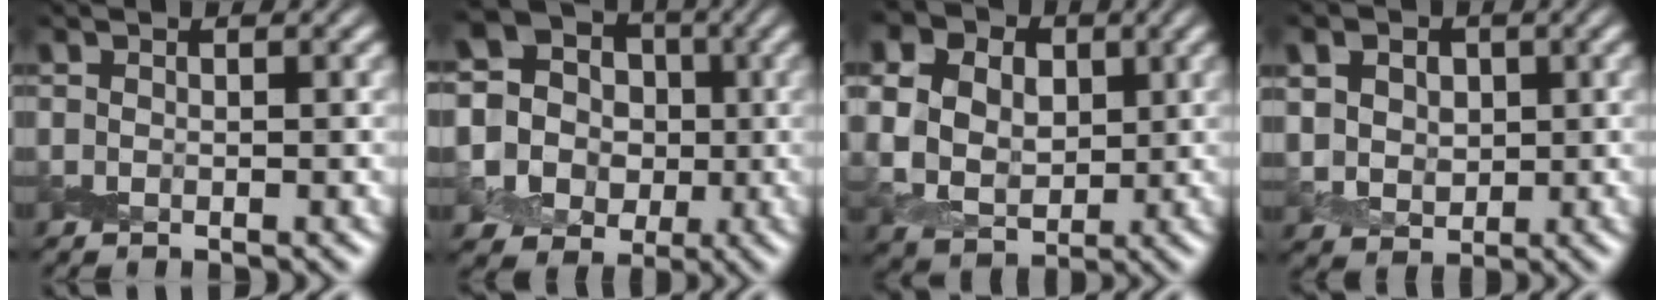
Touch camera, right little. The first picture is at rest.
{"total": 12.4, "force": [-0.6, 11.9, 3.5], "torque": [-0.118, 0.012, -0.030]}
{"total": 14.0, "force": [4.8, 10.8, 7.4], "torque": [-0.150, 0.028, 0.072]}
{"total": 6.3, "force": [2.1, 5.0, 3.3], "torque": [-0.081, 0.016, 0.029]}